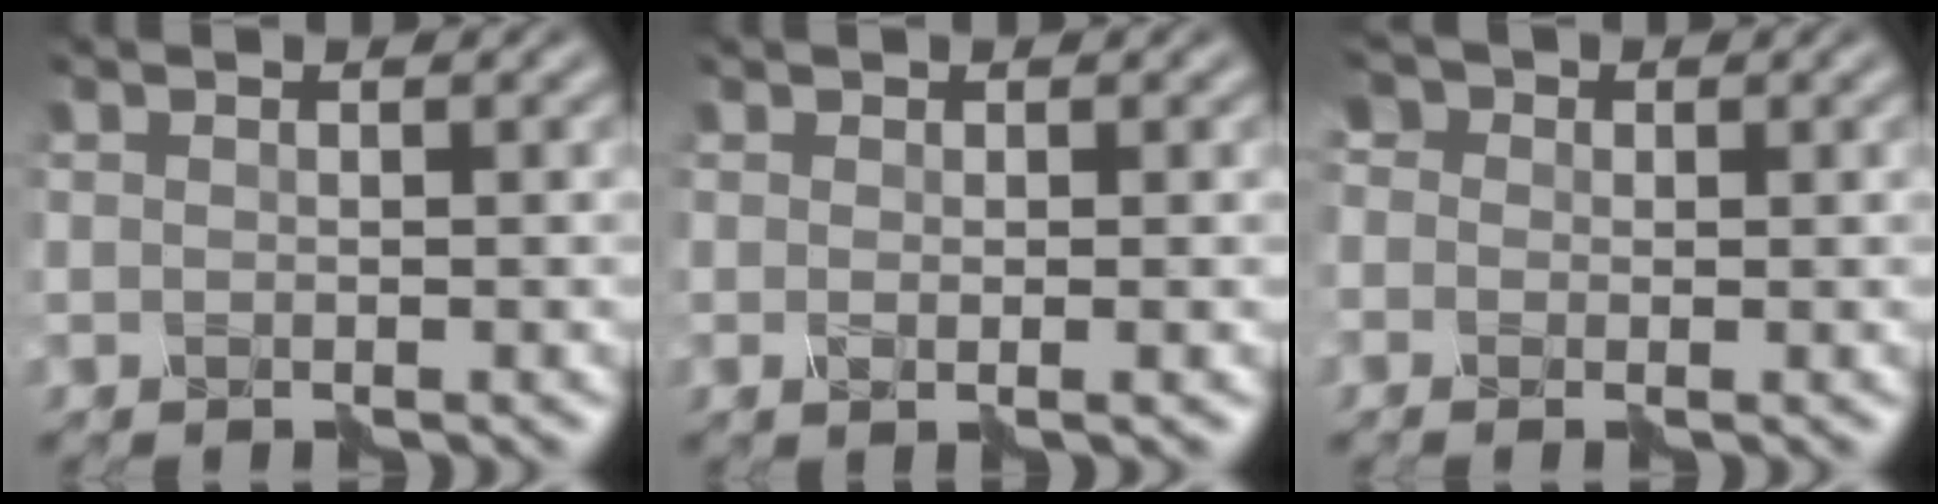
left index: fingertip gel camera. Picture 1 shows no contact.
{"total": 0.6, "force": [-0.2, -0.2, 0.6], "torque": [-0.009, -0.001, -0.002]}
{"total": 4.0, "force": [1.0, 3.1, 2.3], "torque": [-0.064, 0.011, -0.002]}